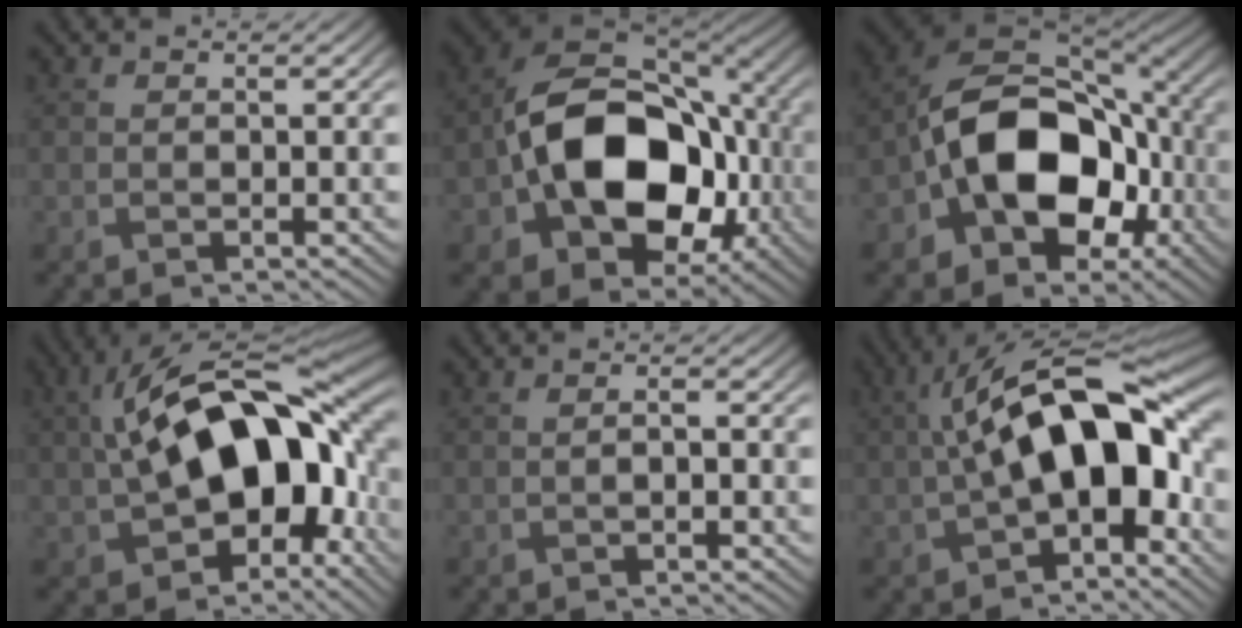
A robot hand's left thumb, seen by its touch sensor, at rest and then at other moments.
{"total": 17.1, "force": [-2.9, 12.0, 11.8], "torque": [-0.204, -0.020, -0.055]}
{"total": 16.0, "force": [-4.0, 11.0, 10.9], "torque": [-0.187, -0.012, -0.082]}
{"total": 19.2, "force": [0.0, 10.8, 15.9], "torque": [-0.272, 0.009, -0.012]}
{"total": 1.0, "force": [-0.2, 0.3, 1.0], "torque": [-0.018, 0.001, -0.002]}
{"total": 15.5, "force": [-0.8, 7.1, 13.7], "torque": [-0.227, 0.025, -0.023]}